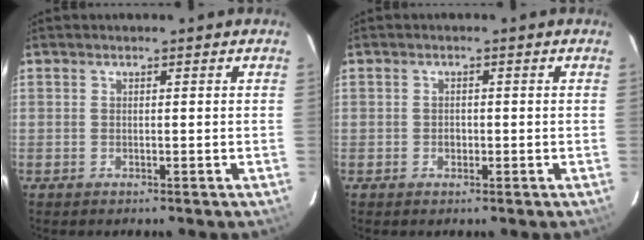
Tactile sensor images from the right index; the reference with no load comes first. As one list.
[{"total": 1.3, "force": [-0.4, 1.1, 0.6], "torque": [-0.009, 0.004, -0.004]}]